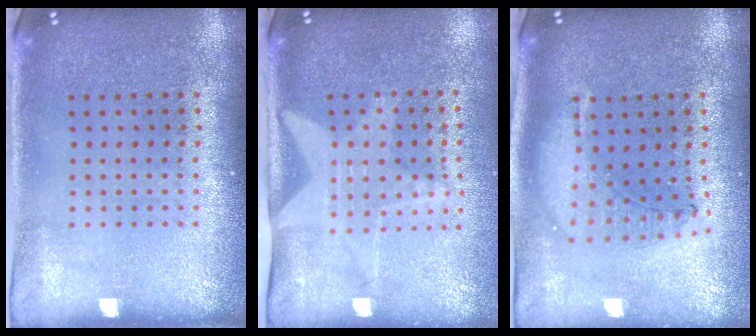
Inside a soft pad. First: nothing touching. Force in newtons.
{"total": 2.0, "press": 1.5, "slide": 1.3}
{"total": 1.2, "press": 1.1, "slide": 0.3}